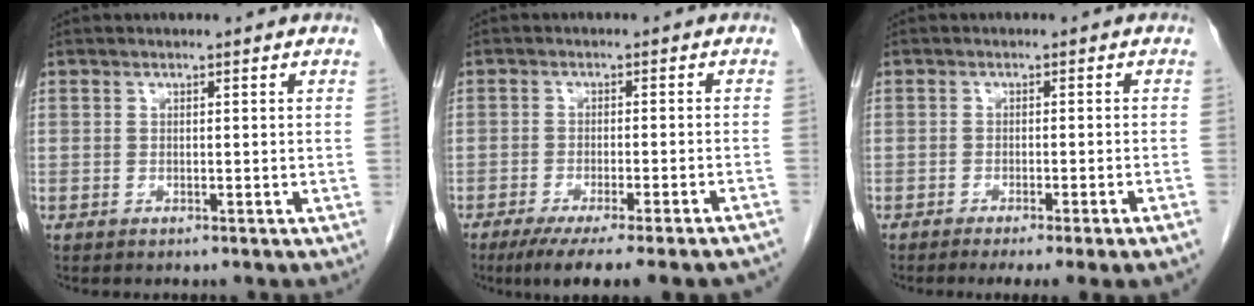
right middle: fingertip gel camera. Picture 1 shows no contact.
{"total": 16.5, "force": [-14.3, 0.2, 8.3], "torque": [-0.073, -0.028, -0.187]}
{"total": 8.1, "force": [-6.1, -1.2, 5.1], "torque": [-0.049, -0.014, -0.085]}